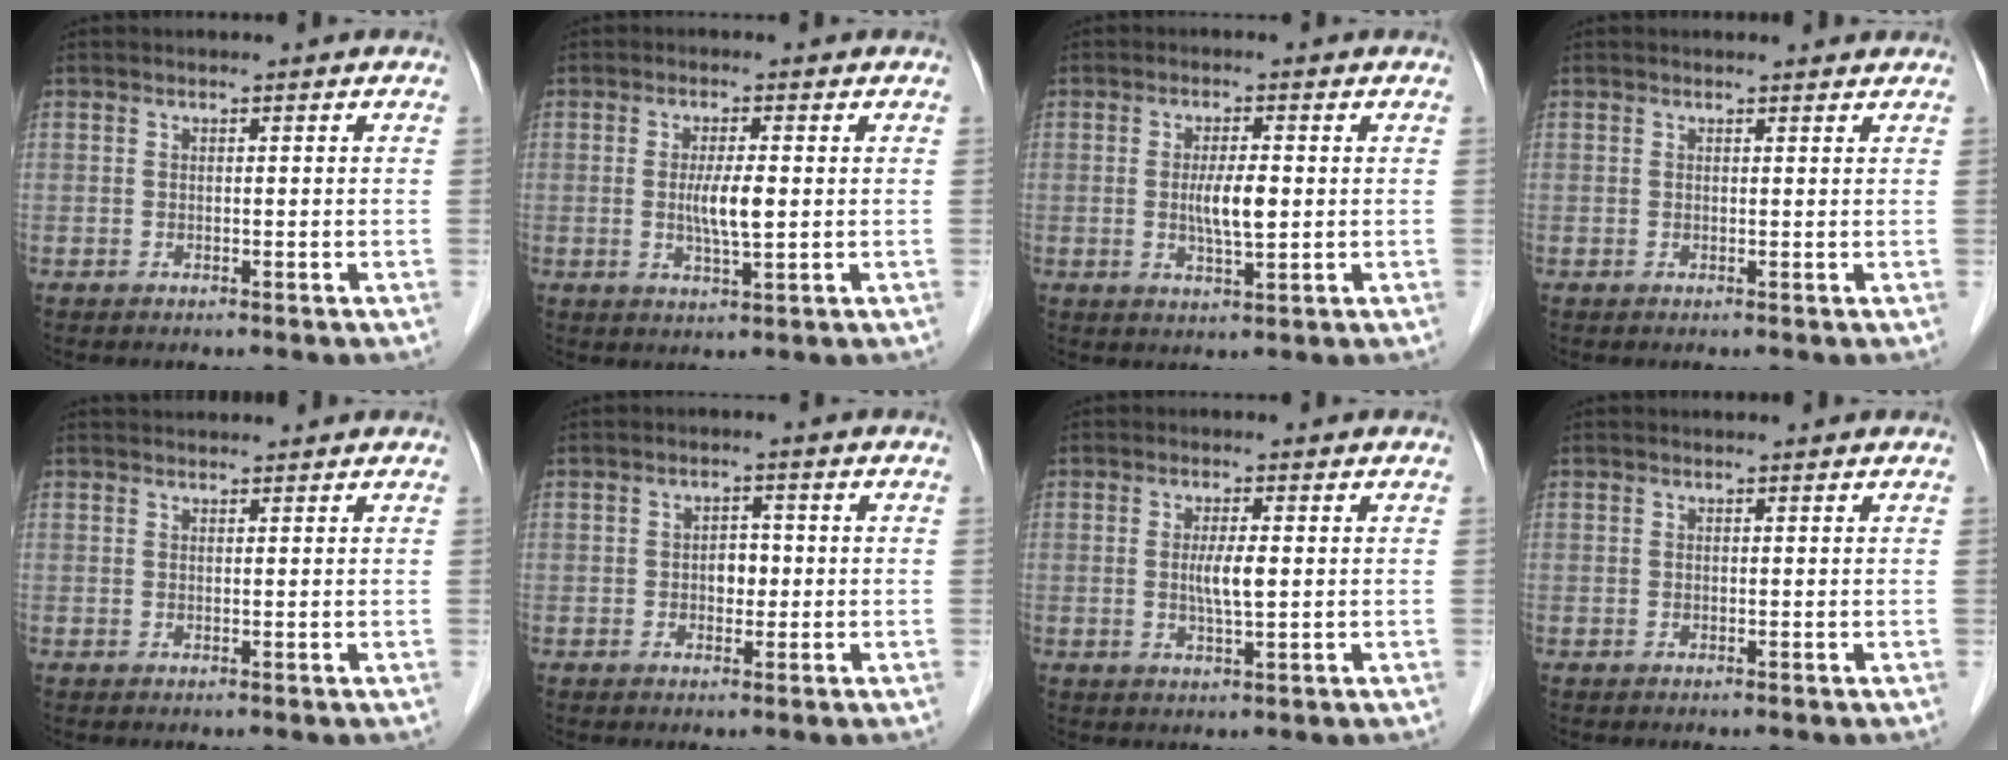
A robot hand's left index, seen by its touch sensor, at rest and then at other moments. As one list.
[{"total": 4.3, "force": [-0.1, 0.5, 4.3], "torque": [-0.081, -0.009, 0.000]}, {"total": 4.5, "force": [-0.1, 0.8, 4.4], "torque": [-0.083, -0.008, -0.001]}, {"total": 1.6, "force": [1.6, 0.2, 0.2], "torque": [-0.010, -0.001, 0.016]}, {"total": 3.6, "force": [3.5, 0.4, 0.8], "torque": [-0.010, 0.032, 0.050]}, {"total": 2.5, "force": [-0.4, 1.6, 1.8], "torque": [-0.025, 0.003, -0.004]}, {"total": 3.4, "force": [0.0, 0.3, 3.4], "torque": [-0.065, -0.007, 0.003]}, {"total": 1.1, "force": [1.1, 0.2, 0.2], "torque": [-0.010, 0.009, 0.012]}]